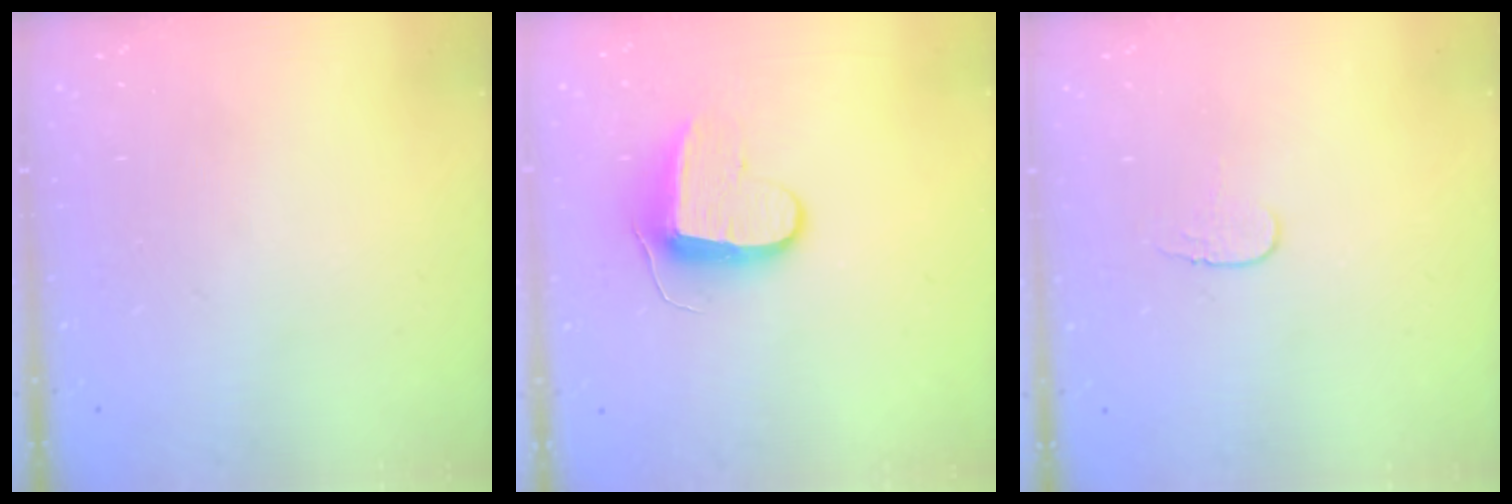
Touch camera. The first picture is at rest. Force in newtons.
{"total": 9.6, "press": 9.6, "slide": 0.4}
{"total": 3.8, "press": 3.8, "slide": 0.4}